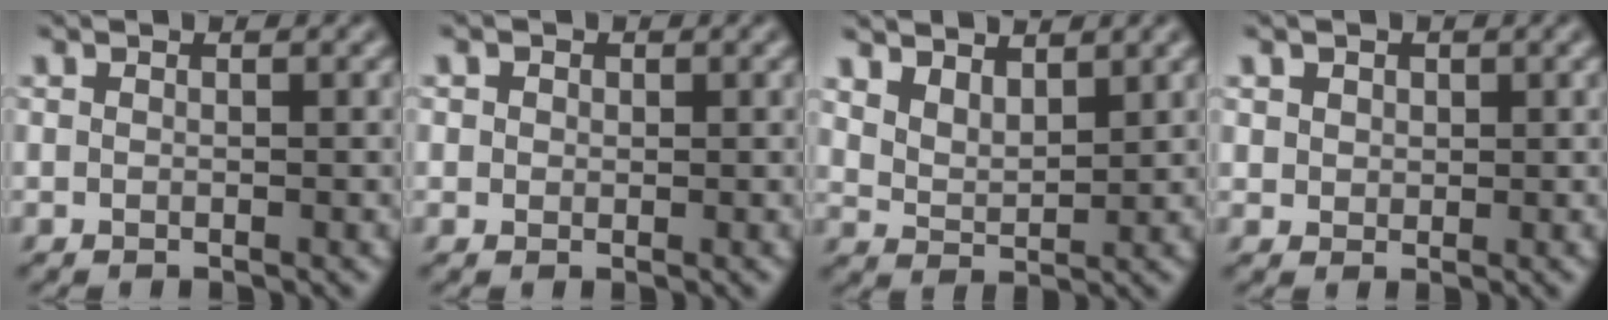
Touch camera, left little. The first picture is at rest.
{"total": 1.5, "force": [0.7, 1.2, 0.6], "torque": [-0.015, 0.005, 0.009]}
{"total": 3.9, "force": [3.1, 1.6, 1.7], "torque": [-0.047, 0.000, 0.059]}
{"total": 2.2, "force": [1.1, 1.7, 0.9], "torque": [-0.033, 0.006, 0.025]}